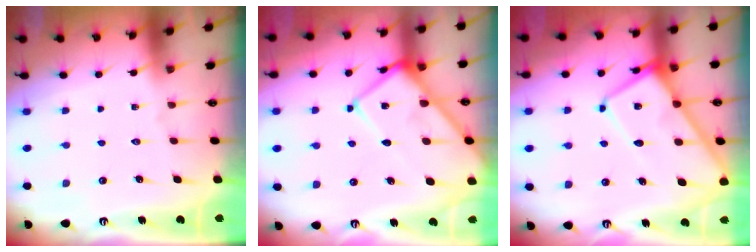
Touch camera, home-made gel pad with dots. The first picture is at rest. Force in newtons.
{"total": 13.1, "press": 13.0, "slide": 1.3}
{"total": 13.5, "press": 13.4, "slide": 1.5}